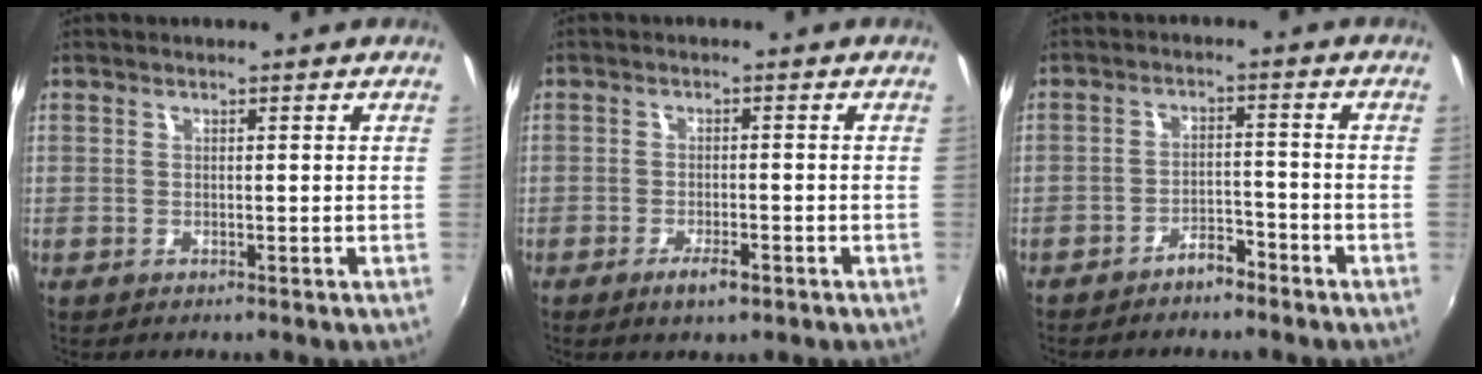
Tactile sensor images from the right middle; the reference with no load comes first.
{"total": 3.4, "force": [-2.1, 1.0, 2.5], "torque": [-0.057, -0.005, -0.035]}
{"total": 4.0, "force": [-3.4, 1.3, 1.5], "torque": [-0.041, 0.009, -0.053]}